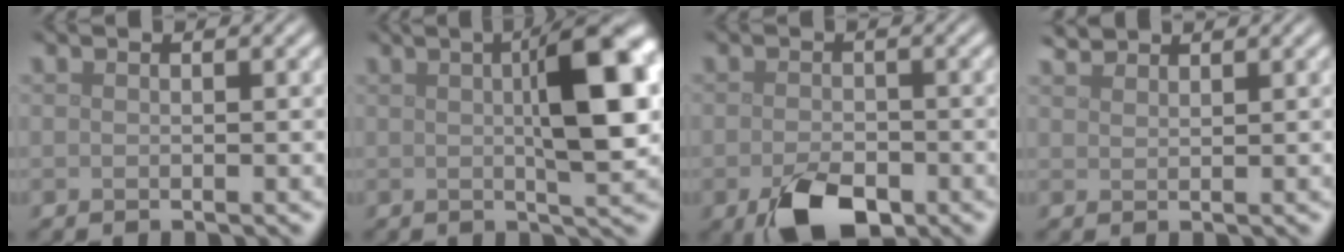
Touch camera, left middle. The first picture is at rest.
{"total": 9.0, "force": [1.6, 2.5, 8.5], "torque": [-0.113, 0.013, 0.024]}
{"total": 5.5, "force": [-2.8, 3.0, 3.7], "torque": [-0.069, -0.013, -0.048]}
{"total": 1.6, "force": [1.5, 0.2, 0.3], "torque": [-0.006, 0.006, 0.032]}